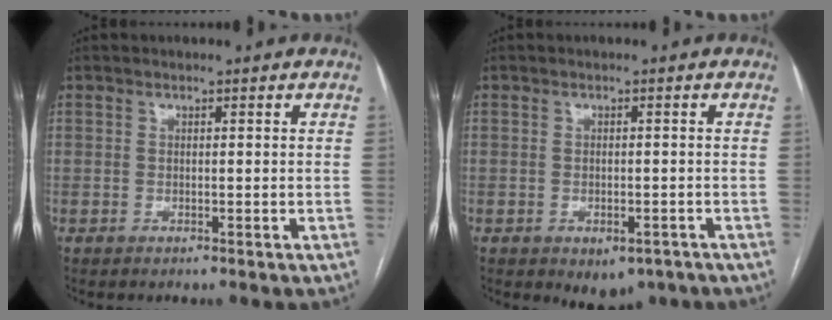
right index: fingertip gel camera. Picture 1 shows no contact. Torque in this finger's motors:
{"motor_torque": [0.78, -0.42, 0.16, 0.03]}